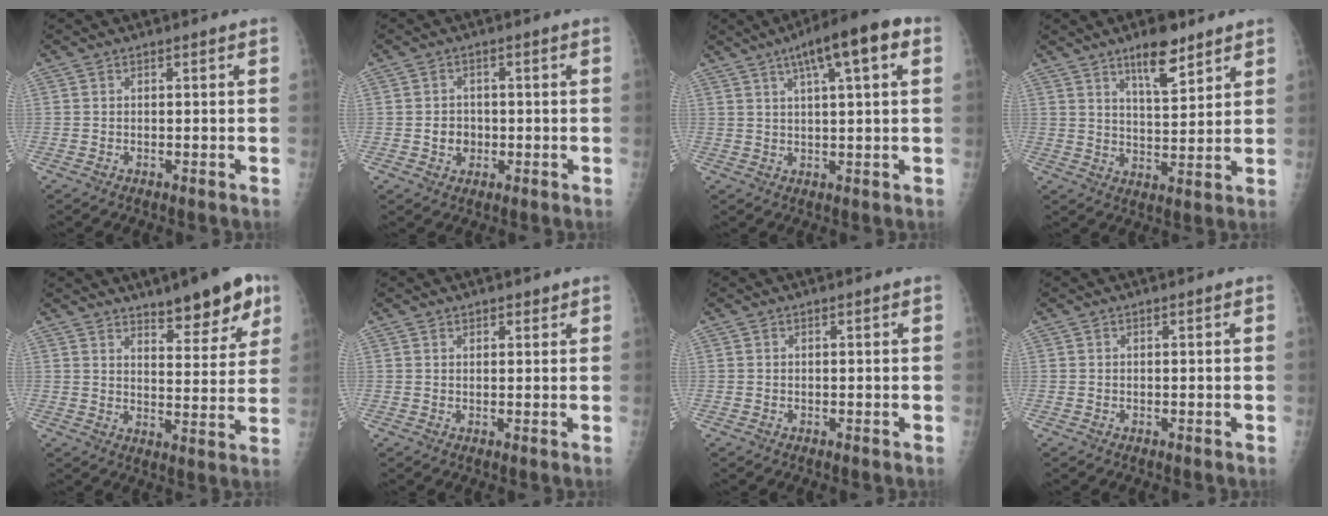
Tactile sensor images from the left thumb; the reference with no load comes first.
{"total": 3.4, "force": [-0.5, 3.0, 1.5], "torque": [-0.006, 0.005, -0.007]}
{"total": 11.6, "force": [5.2, 2.3, 10.1], "torque": [-0.151, 0.011, 0.073]}
{"total": 8.9, "force": [6.0, 2.9, 6.0], "torque": [-0.081, -0.039, 0.100]}
{"total": 12.4, "force": [8.1, 4.0, 8.4], "torque": [-0.081, -0.042, 0.118]}
{"total": 1.4, "force": [1.1, 0.8, 0.3], "torque": [0.012, -0.006, 0.012]}
{"total": 0.0}
{"total": 0.0}